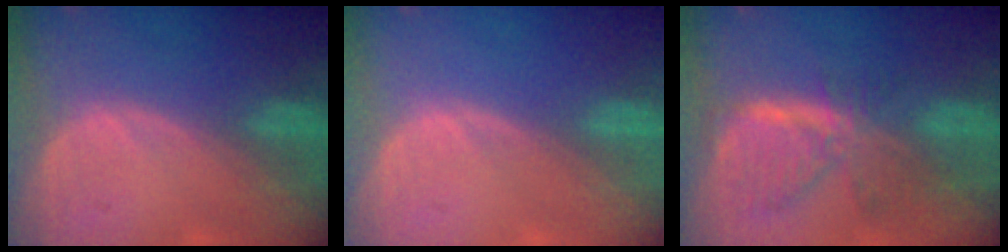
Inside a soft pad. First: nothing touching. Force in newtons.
{"total": 0.0}
{"total": 7.7, "press": 6.8, "slide": 3.5}